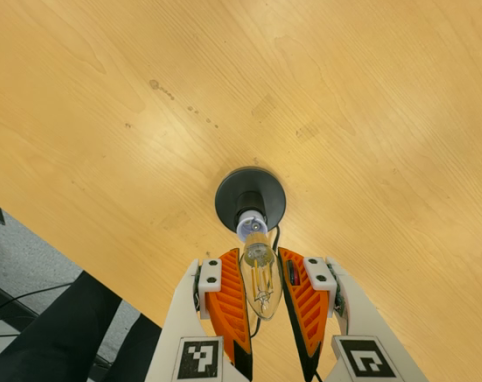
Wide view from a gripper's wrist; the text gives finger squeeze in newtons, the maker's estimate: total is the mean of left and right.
{"total": 11.7, "left": 12.1, "right": 11.3}